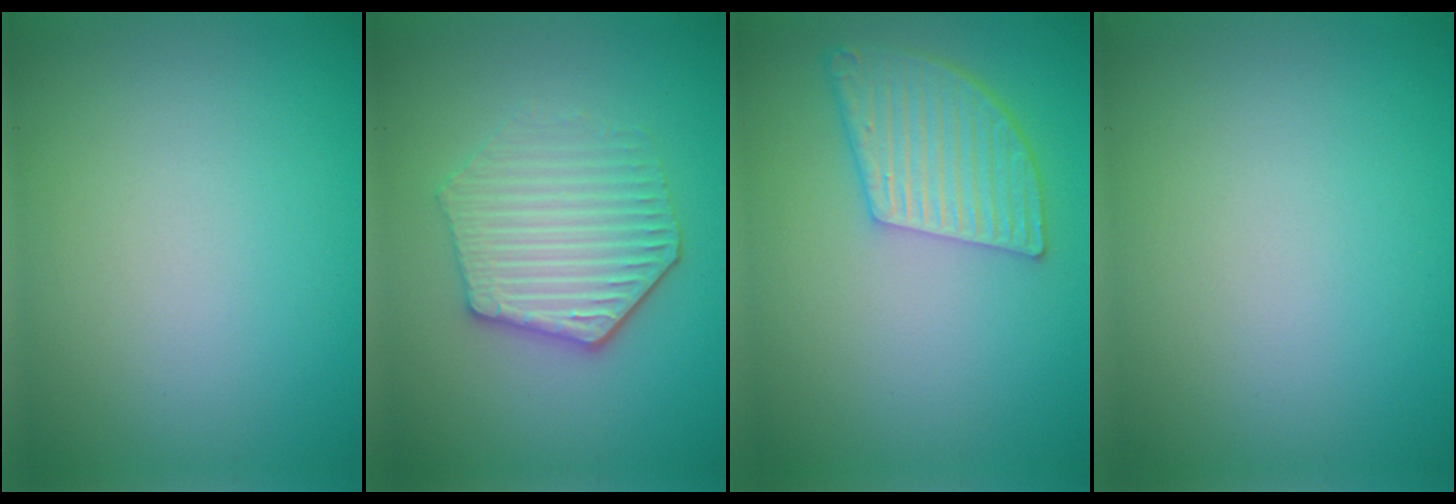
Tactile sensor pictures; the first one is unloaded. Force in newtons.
{"total": 4.7, "press": 4.1, "slide": 2.2}
{"total": 5.2, "press": 3.9, "slide": 3.4}
{"total": 0.0}